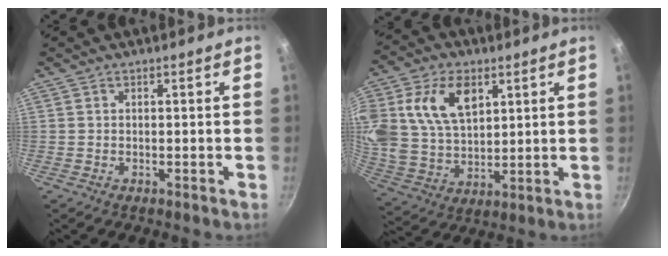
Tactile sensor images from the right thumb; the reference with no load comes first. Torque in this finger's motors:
{"motor_torque": [0.91, 1.01, 1.21, 0.58, 0.54]}